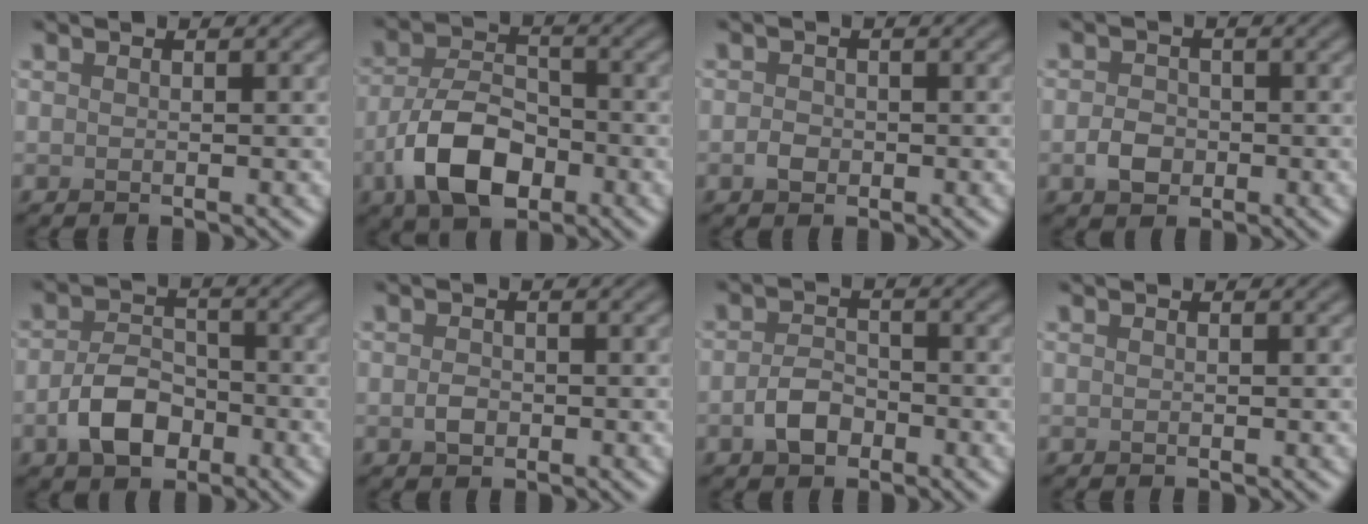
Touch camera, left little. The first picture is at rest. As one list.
[{"total": 7.2, "force": [-3.1, 4.1, 5.0], "torque": [-0.091, -0.001, -0.063]}, {"total": 1.3, "force": [-0.4, 1.0, 0.6], "torque": [-0.011, 0.000, -0.011]}, {"total": 2.2, "force": [-0.6, 1.8, 1.2], "torque": [-0.019, 0.001, -0.019]}, {"total": 4.5, "force": [-1.9, 2.9, 2.8], "torque": [-0.054, 0.002, -0.038]}, {"total": 1.3, "force": [-0.3, 0.9, 0.9], "torque": [-0.018, -0.001, -0.008]}, {"total": 2.7, "force": [-1.2, 1.7, 1.6], "torque": [-0.031, 0.004, -0.028]}, {"total": 0.0}]